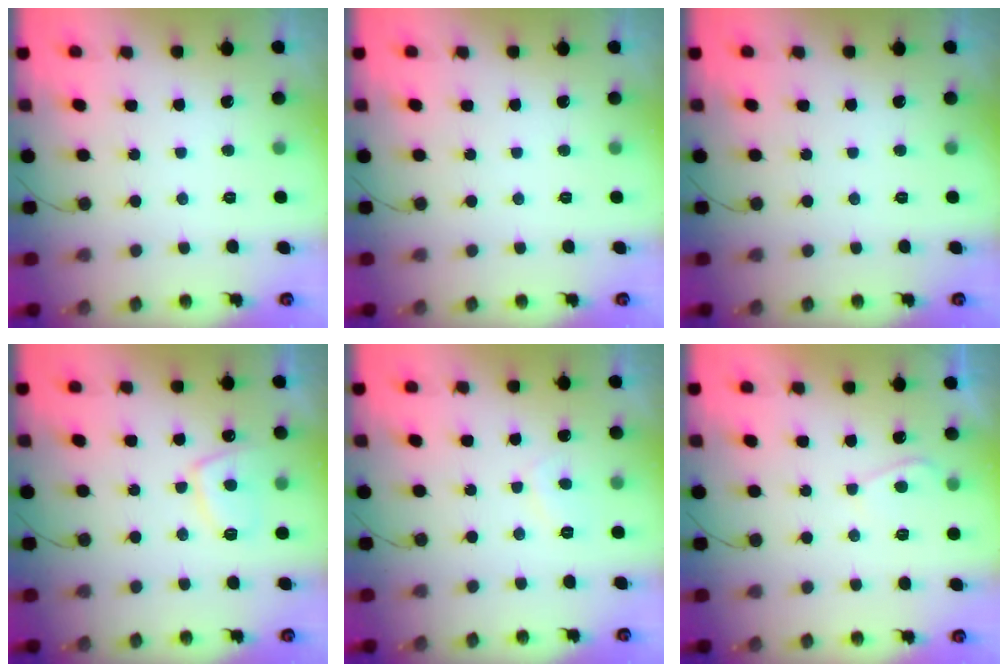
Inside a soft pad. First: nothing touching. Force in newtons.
{"total": 0.0}
{"total": 0.0}
{"total": 7.8, "press": 7.8, "slide": 1.2}
{"total": 2.2, "press": 2.0, "slide": 0.8}
{"total": 3.3, "press": 3.2, "slide": 0.4}